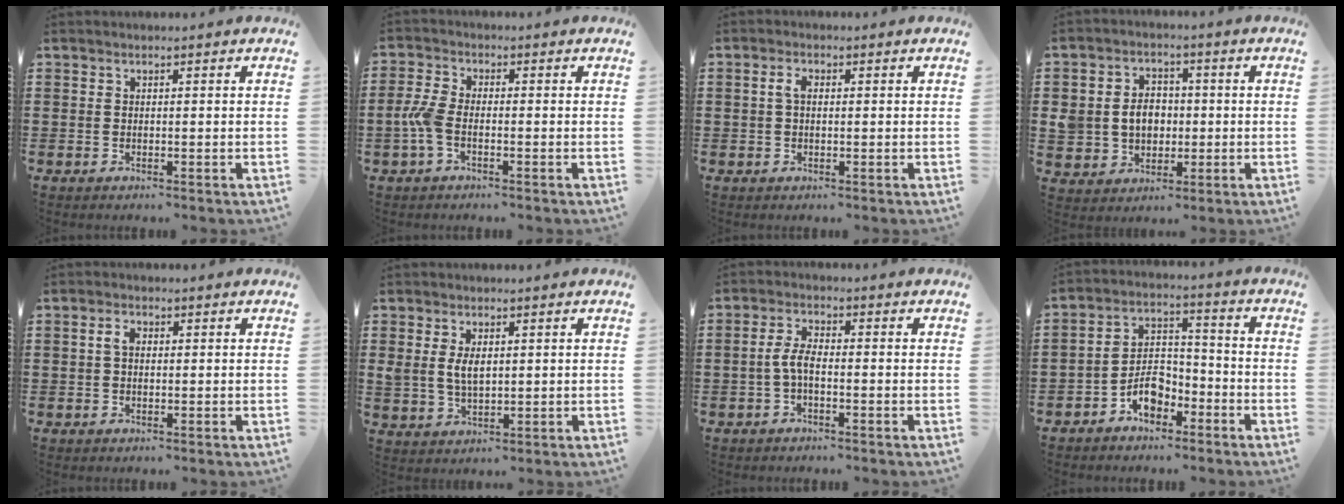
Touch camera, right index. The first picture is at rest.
{"total": 4.2, "force": [-1.2, 1.7, 3.6], "torque": [-0.100, -0.008, -0.032]}
{"total": 2.0, "force": [0.2, 1.0, 1.8], "torque": [-0.044, 0.003, -0.001]}
{"total": 6.3, "force": [0.1, 5.4, 3.3], "torque": [-0.087, 0.016, 0.001]}
{"total": 2.1, "force": [0.3, 1.3, 1.6], "torque": [-0.041, 0.005, 0.001]}
{"total": 4.0, "force": [0.9, 2.2, 3.3], "torque": [-0.070, 0.006, 0.016]}
{"total": 3.7, "force": [-1.0, 1.2, 3.3], "torque": [-0.081, -0.002, -0.026]}
{"total": 6.3, "force": [-3.9, 3.7, 3.3], "torque": [-0.071, 0.016, -0.075]}